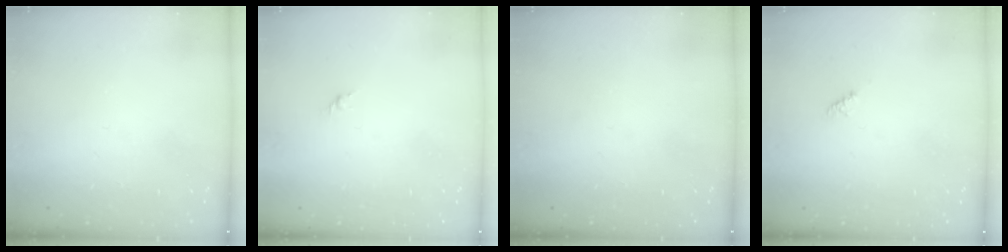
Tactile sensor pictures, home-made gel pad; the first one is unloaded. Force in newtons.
{"total": 1.6, "press": 1.5, "slide": 0.6}
{"total": 0.0}
{"total": 1.1, "press": 1.1, "slide": 0.3}